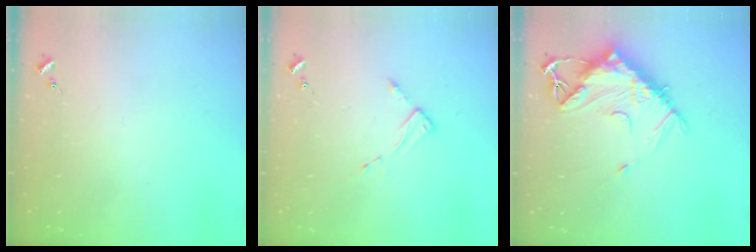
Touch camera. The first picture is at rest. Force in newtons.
{"total": 2.7, "press": 2.7, "slide": 0.4}
{"total": 14.5, "press": 14.4, "slide": 1.4}